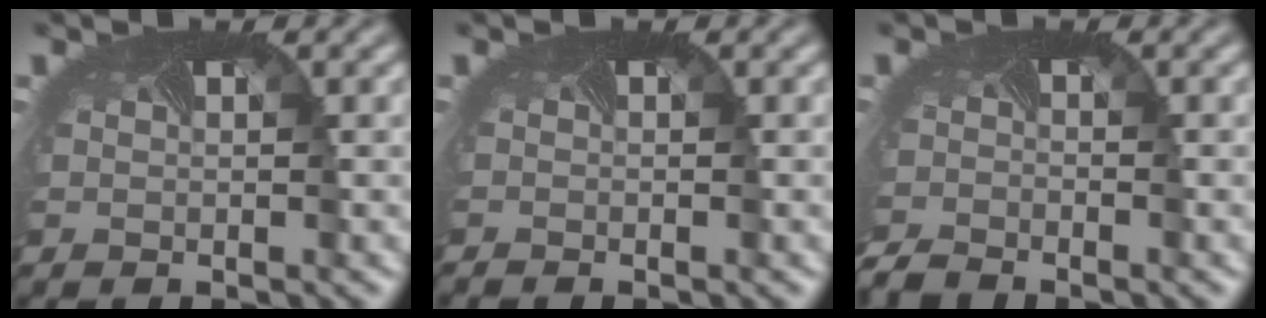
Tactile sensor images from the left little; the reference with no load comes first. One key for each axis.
{"total": 0.8, "fx": -0.7, "fy": -0.3, "fz": -0.1, "tx": -0.004, "ty": -0.008, "tz": -0.013}
{"total": 2.7, "fx": -2.7, "fy": 0.1, "fz": -0.1, "tx": -0.012, "ty": -0.020, "tz": -0.058}